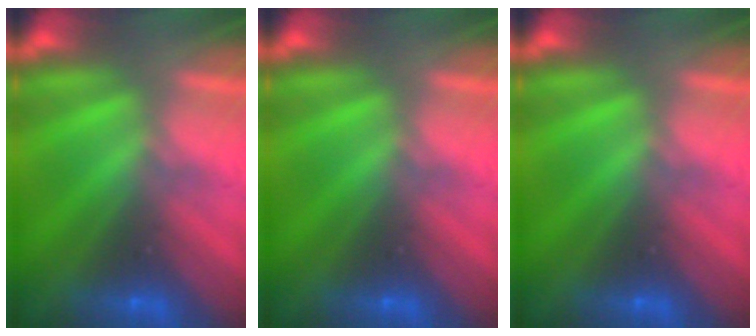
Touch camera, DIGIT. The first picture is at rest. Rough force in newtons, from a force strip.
{"total": 0.0}
{"total": 0.0}